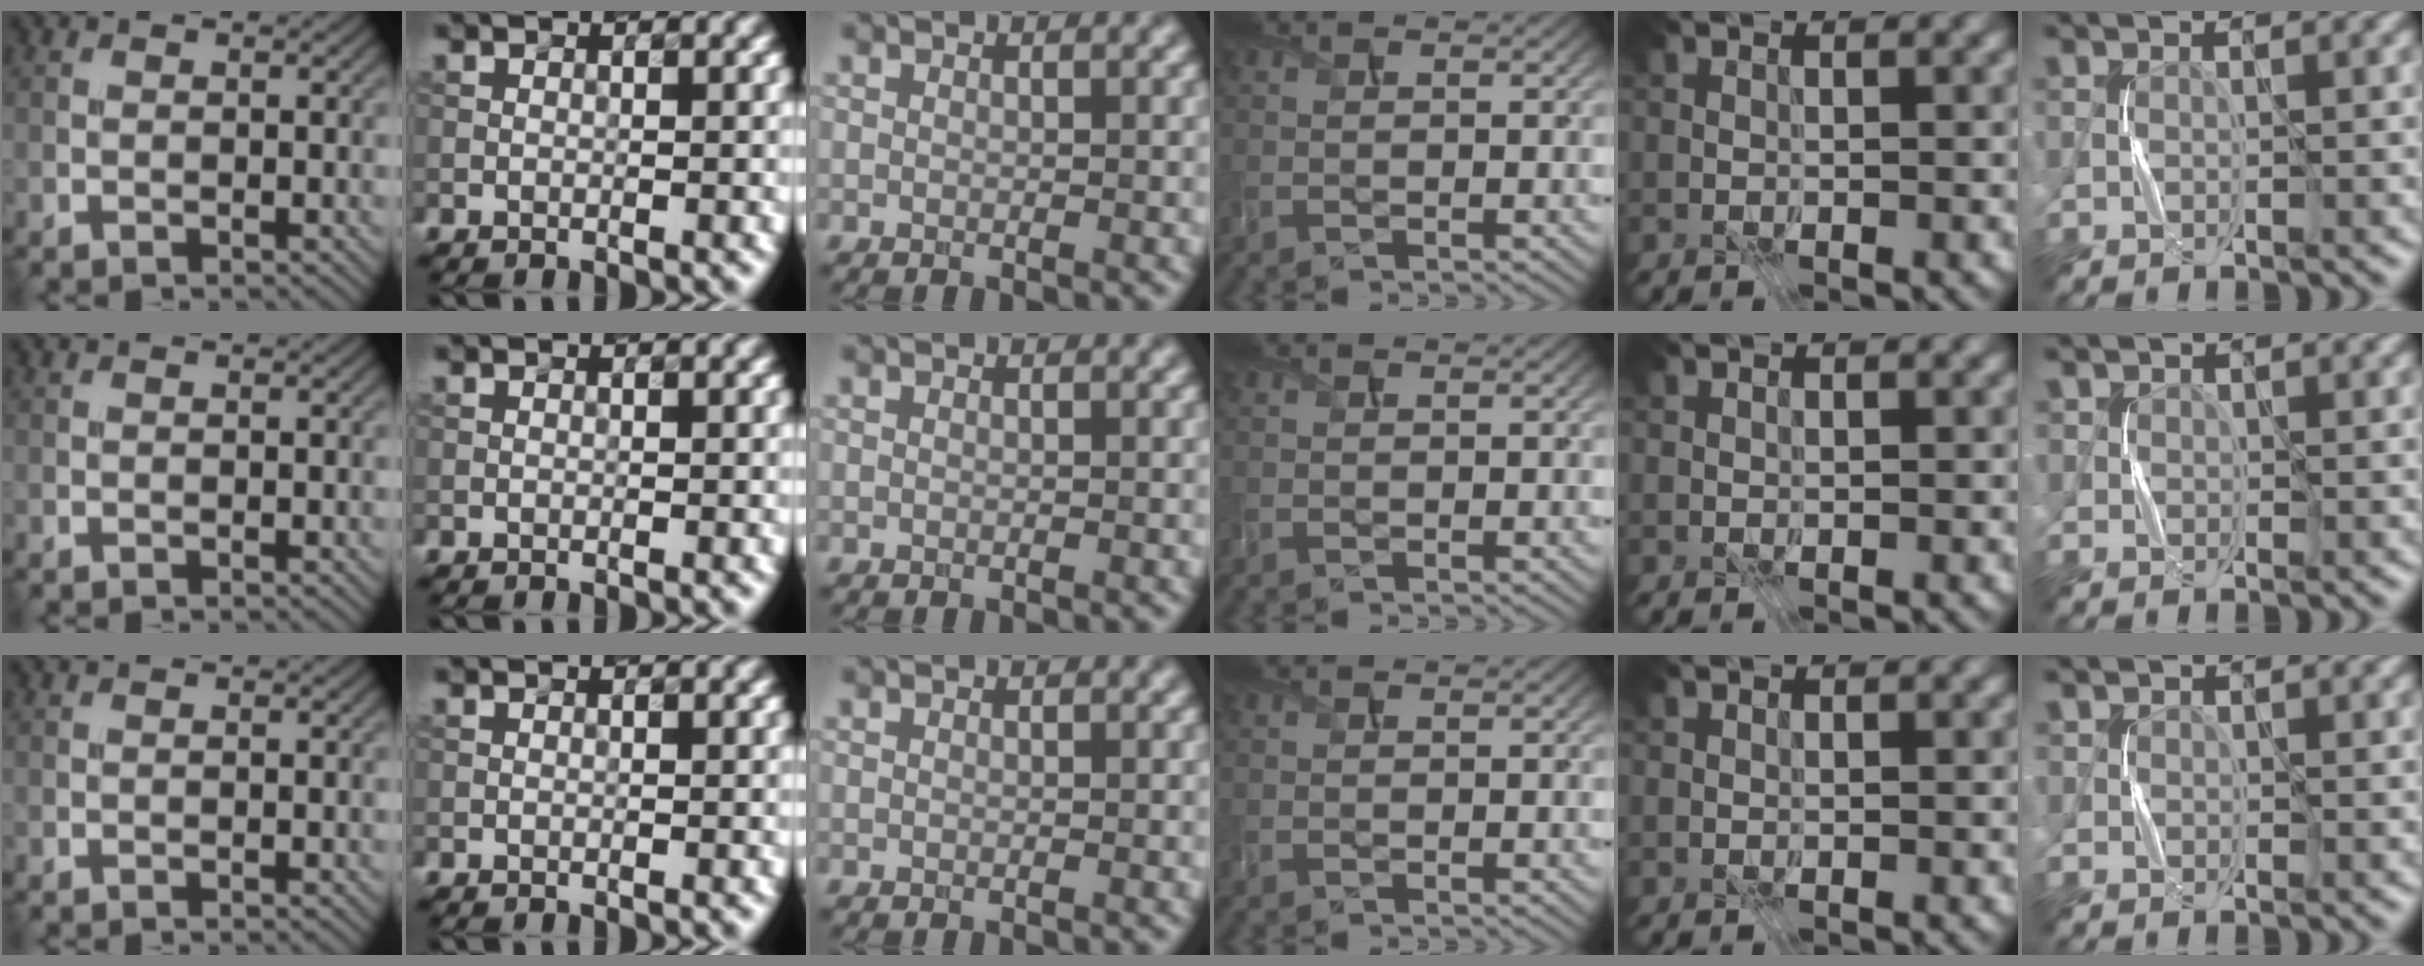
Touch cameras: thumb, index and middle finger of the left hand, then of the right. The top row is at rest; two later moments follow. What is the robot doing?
{"motion": "press", "object": "stapler"}